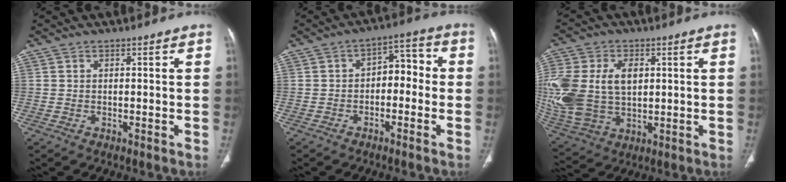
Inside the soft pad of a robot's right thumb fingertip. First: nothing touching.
{"total": 6.7, "force": [-1.2, 4.4, 5.0], "torque": [-0.043, 0.039, -0.030]}
{"total": 21.2, "force": [2.5, 14.4, 15.4], "torque": [-0.366, 0.003, 0.064]}